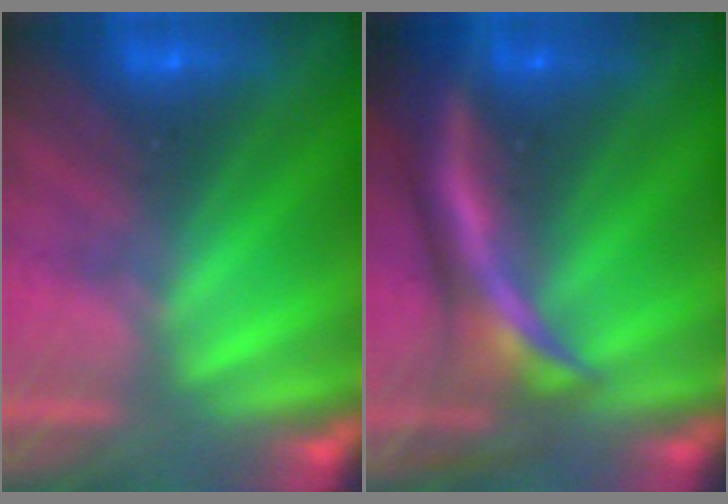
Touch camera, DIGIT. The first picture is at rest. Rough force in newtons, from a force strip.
{"total": 6.9}